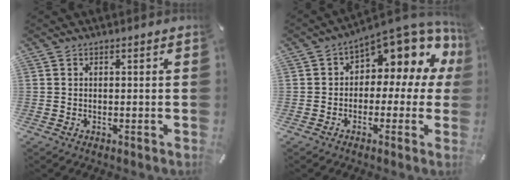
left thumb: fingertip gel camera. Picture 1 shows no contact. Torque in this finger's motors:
{"motor_torque": [0.65, 0.61, 0.77, 0.64, 0.12]}